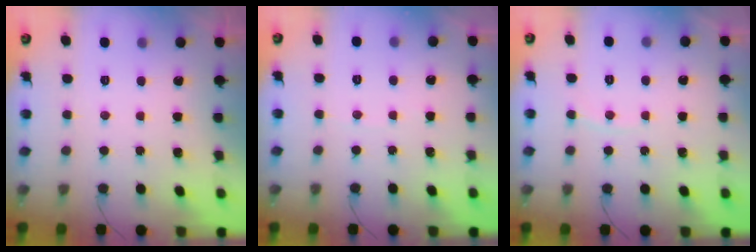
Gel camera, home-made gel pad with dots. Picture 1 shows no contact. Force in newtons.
{"total": 1.6, "press": 1.6, "slide": 0.2}
{"total": 3.4, "press": 3.4, "slide": 0.5}